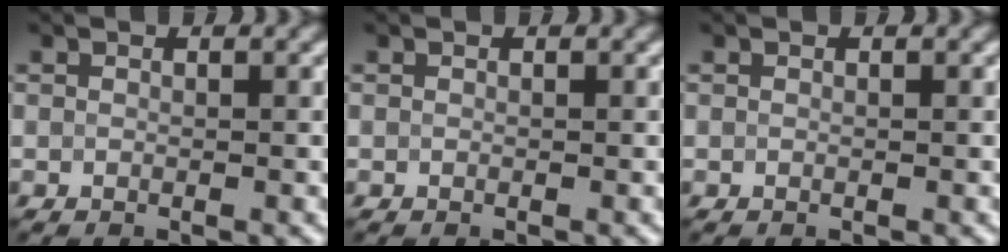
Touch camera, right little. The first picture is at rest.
{"total": 0.0}
{"total": 0.0}